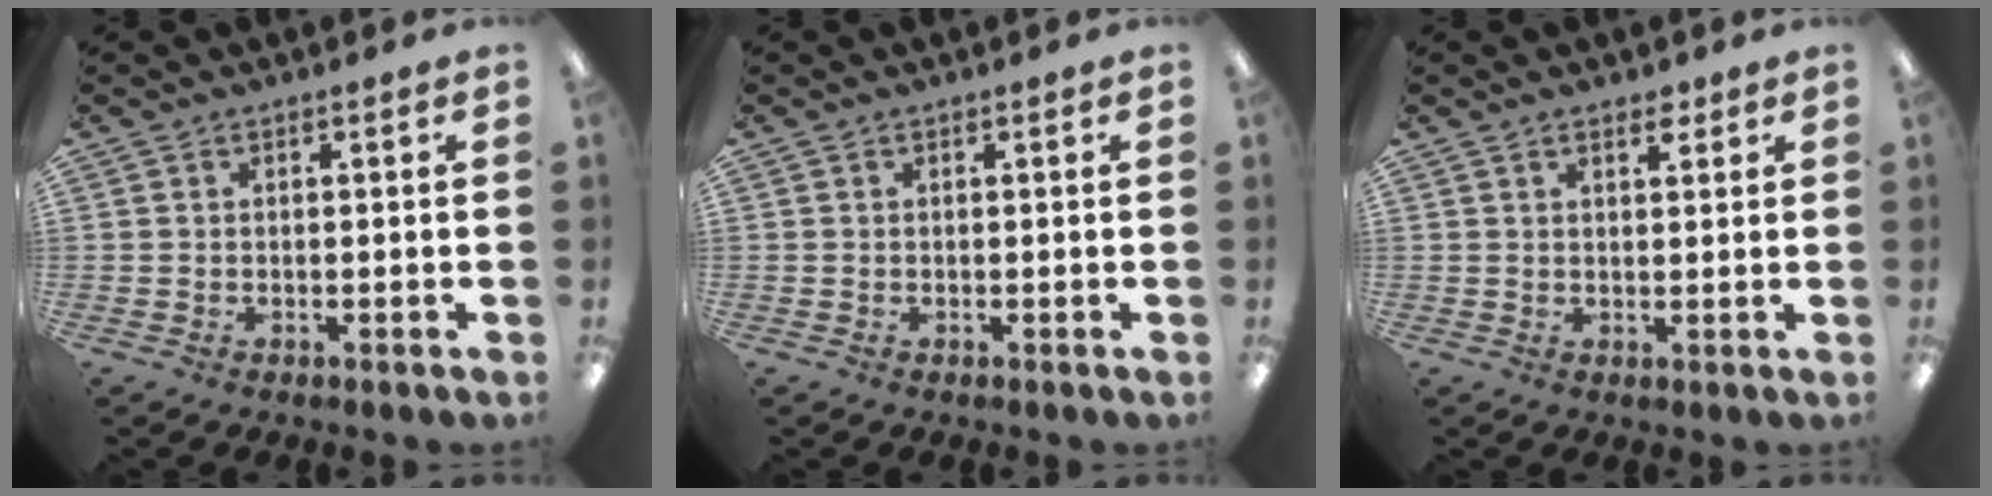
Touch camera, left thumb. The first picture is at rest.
{"total": 0.0}
{"total": 2.8, "force": [2.2, 1.2, 1.3], "torque": [-0.014, -0.006, 0.036]}